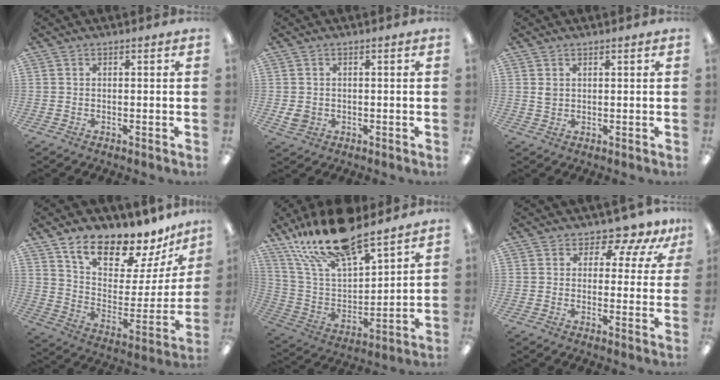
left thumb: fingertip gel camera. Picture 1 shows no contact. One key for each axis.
{"total": 2.6, "fx": 0.1, "fy": 2.2, "fz": 1.4, "tx": -0.016, "ty": 0.000, "tz": 0.002}
{"total": 1.6, "fx": 1.1, "fy": 1.0, "fz": 0.6, "tx": -0.014, "ty": 0.001, "tz": 0.021}
{"total": 16.1, "fx": 13.4, "fy": 6.3, "fz": 6.2, "tx": -0.107, "ty": -0.110, "tz": 0.236}
{"total": 20.9, "fx": 16.8, "fy": 6.2, "fz": 10.7, "tx": -0.219, "ty": -0.092, "tz": 0.297}
{"total": 6.6, "fx": 5.4, "fy": 3.0, "fz": 2.5, "tx": -0.042, "ty": -0.037, "tz": 0.096}